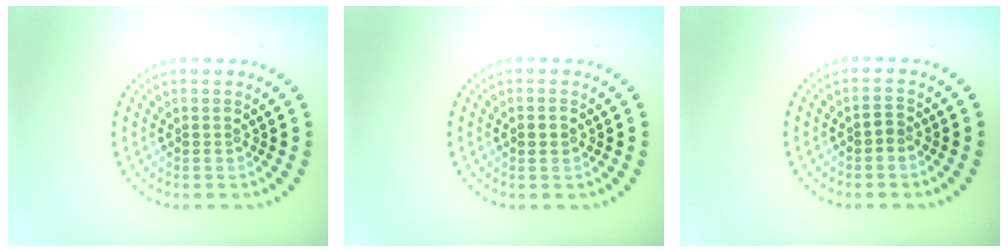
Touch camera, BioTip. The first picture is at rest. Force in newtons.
{"total": 1.2, "press": 1.1, "slide": 0.3}
{"total": 0.9, "press": 0.7, "slide": 0.5}